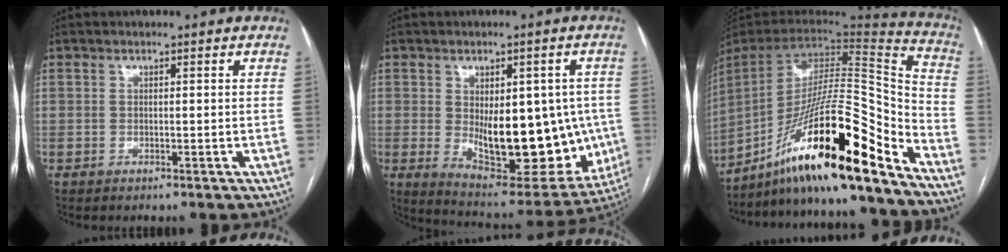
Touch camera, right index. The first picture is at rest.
{"total": 18.8, "force": [-1.6, 8.7, 16.6], "torque": [-0.230, -0.004, 0.005]}
{"total": 25.7, "force": [-17.4, 1.1, 18.8], "torque": [-0.301, 0.004, -0.304]}